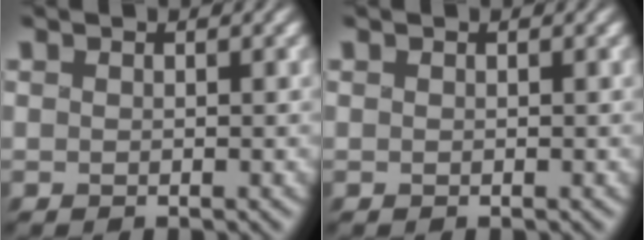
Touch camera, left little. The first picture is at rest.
{"total": 0.0}